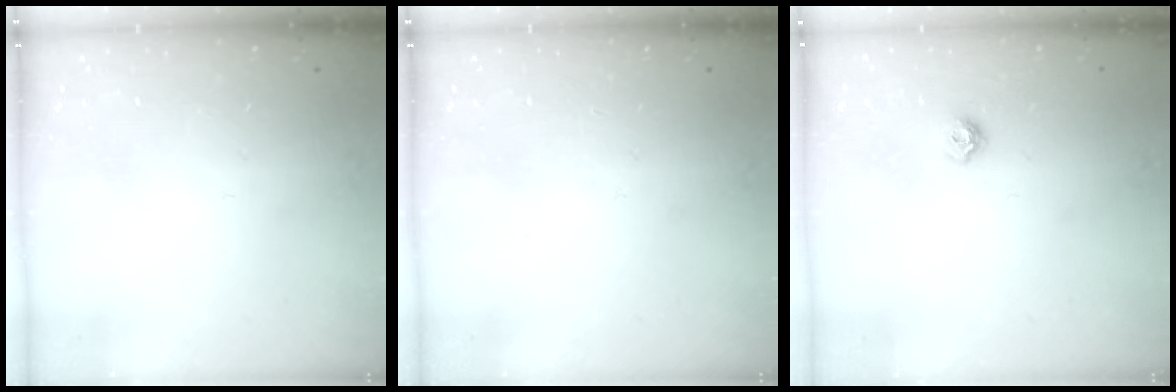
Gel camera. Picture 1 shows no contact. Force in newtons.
{"total": 0.0}
{"total": 6.1, "press": 6.1, "slide": 0.8}